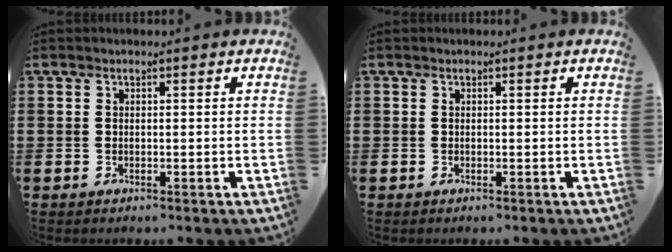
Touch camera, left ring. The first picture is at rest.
{"total": 0.0}